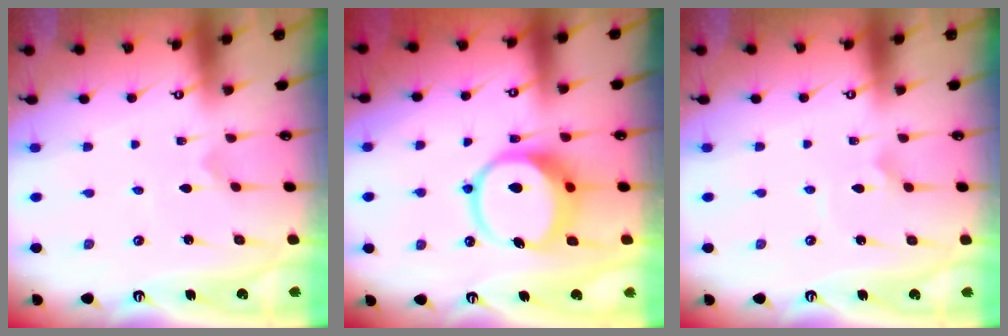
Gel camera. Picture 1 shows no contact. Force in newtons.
{"total": 11.8, "press": 11.7, "slide": 1.5}
{"total": 3.0, "press": 3.0, "slide": 0.1}